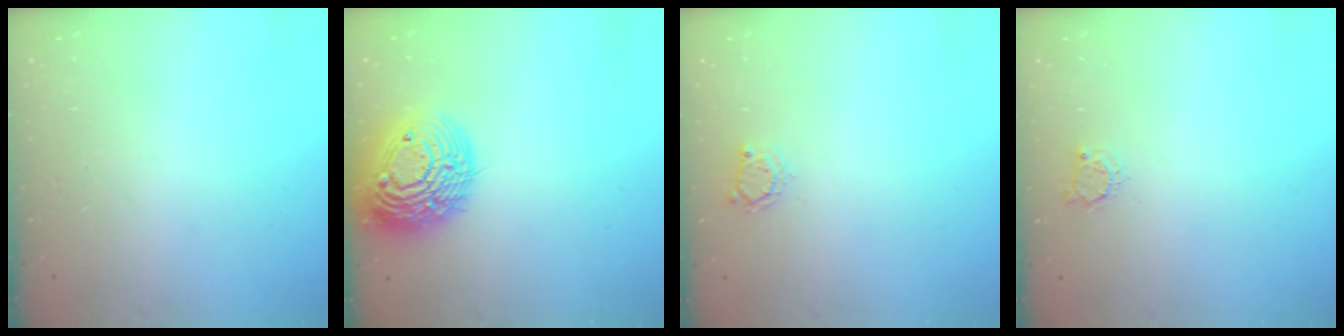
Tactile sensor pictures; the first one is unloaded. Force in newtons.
{"total": 20.6, "press": 20.5, "slide": 1.8}
{"total": 2.9, "press": 2.9, "slide": 0.3}
{"total": 3.1, "press": 3.1, "slide": 0.4}